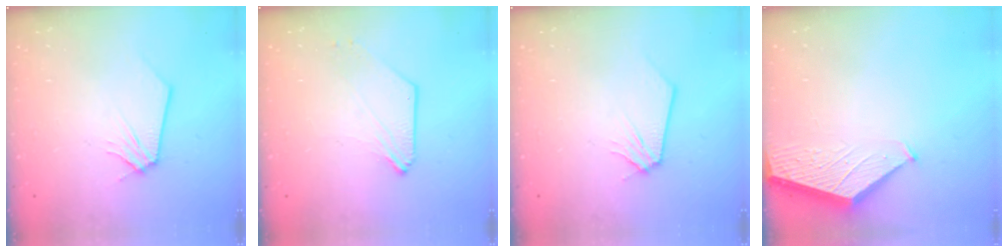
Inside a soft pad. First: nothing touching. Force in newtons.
{"total": 0.0}
{"total": 0.0}
{"total": 1.8, "press": 1.8, "slide": 0.2}